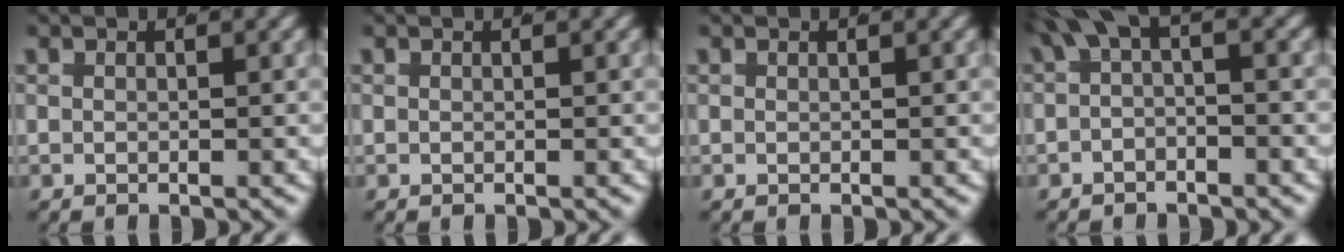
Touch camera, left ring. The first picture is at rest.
{"total": 0.0}
{"total": 0.0}
{"total": 2.8, "force": [0.3, 1.4, 2.4], "torque": [-0.043, -0.004, 0.000]}